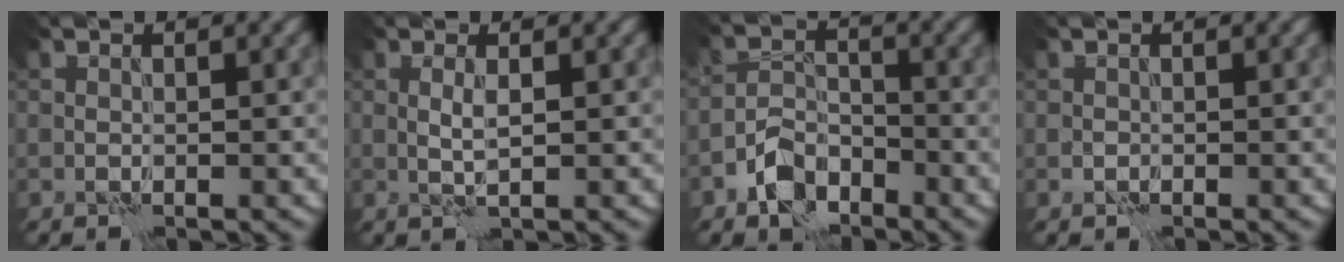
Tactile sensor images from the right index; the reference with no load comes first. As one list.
[{"total": 1.3, "force": [0.4, 0.0, 1.2], "torque": [-0.027, 0.003, 0.007]}, {"total": 4.1, "force": [-2.8, 2.4, 1.9], "torque": [-0.028, 0.005, -0.058]}, {"total": 0.0}]